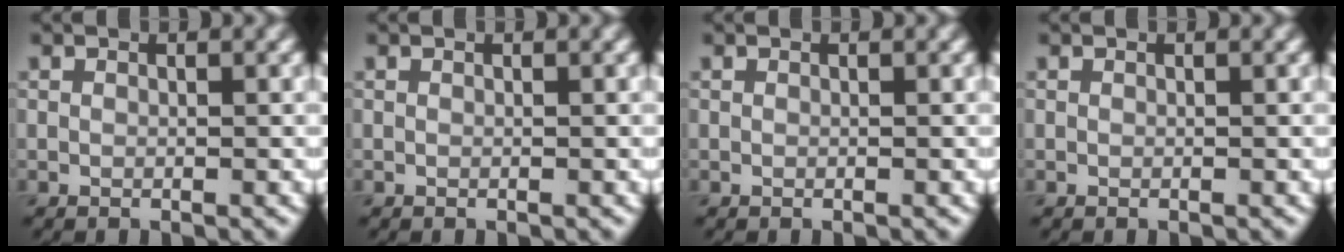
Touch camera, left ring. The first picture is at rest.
{"total": 0.0}
{"total": 0.0}
{"total": 0.0}